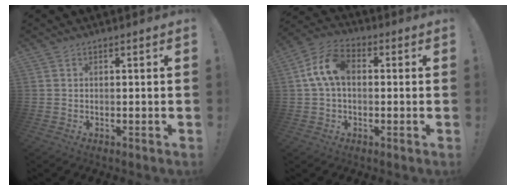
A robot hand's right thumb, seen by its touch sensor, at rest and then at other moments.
{"total": 11.3, "force": [1.1, 7.1, 8.7], "torque": [-0.167, 0.016, 0.024]}